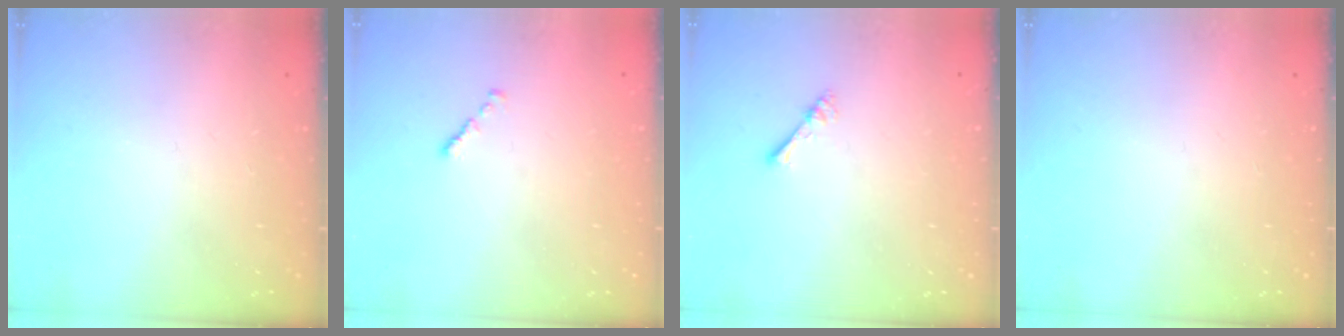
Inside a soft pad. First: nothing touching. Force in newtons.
{"total": 0.7, "press": 0.6, "slide": 0.4}
{"total": 1.0, "press": 1.0, "slide": 0.3}
{"total": 0.0}